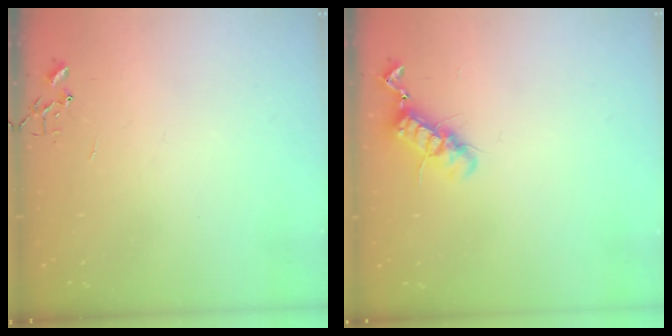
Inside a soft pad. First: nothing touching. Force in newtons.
{"total": 11.3, "press": 11.2, "slide": 1.2}